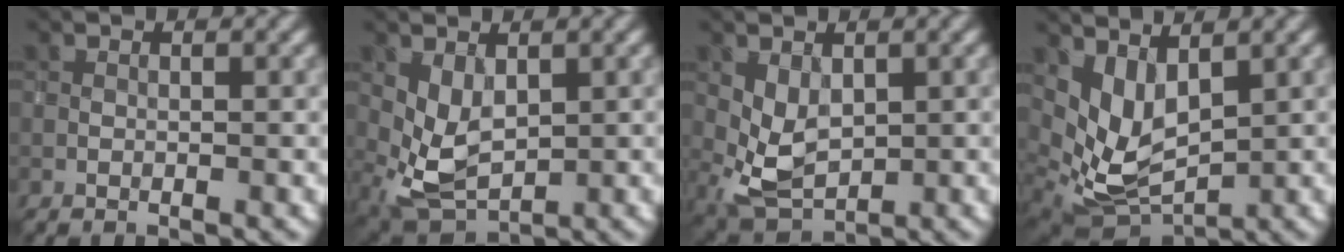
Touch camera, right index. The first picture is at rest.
{"total": 3.9, "force": [0.9, 2.5, 2.9], "torque": [-0.068, -0.009, 0.027]}
{"total": 3.6, "force": [0.8, 2.4, 2.5], "torque": [-0.053, -0.006, 0.024]}
{"total": 5.0, "force": [2.4, 2.7, 3.5], "torque": [-0.082, -0.021, 0.054]}